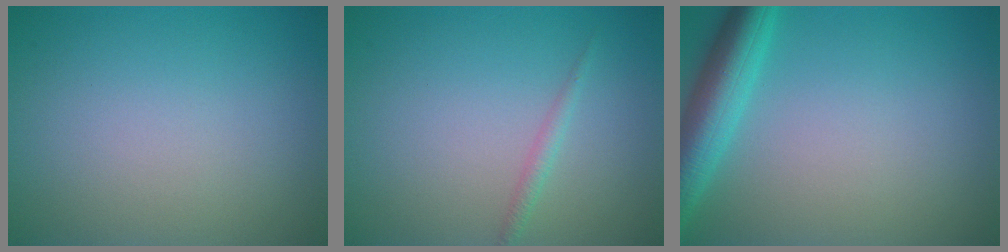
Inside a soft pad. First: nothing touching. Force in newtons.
{"total": 1.0, "press": 1.0, "slide": 0.1}
{"total": 5.1, "press": 5.1, "slide": 0.3}